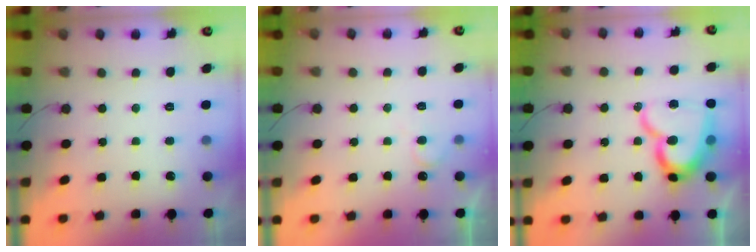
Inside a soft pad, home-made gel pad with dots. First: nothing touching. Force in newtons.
{"total": 4.2, "press": 4.2, "slide": 0.4}
{"total": 17.4, "press": 17.3, "slide": 1.6}